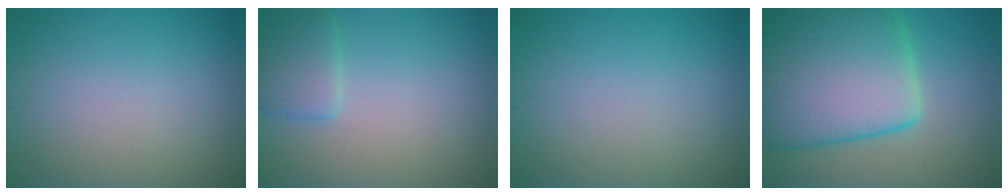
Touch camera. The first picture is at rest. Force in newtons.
{"total": 2.4, "press": 2.3, "slide": 0.2}
{"total": 0.0}
{"total": 14.0, "press": 14.0, "slide": 0.9}